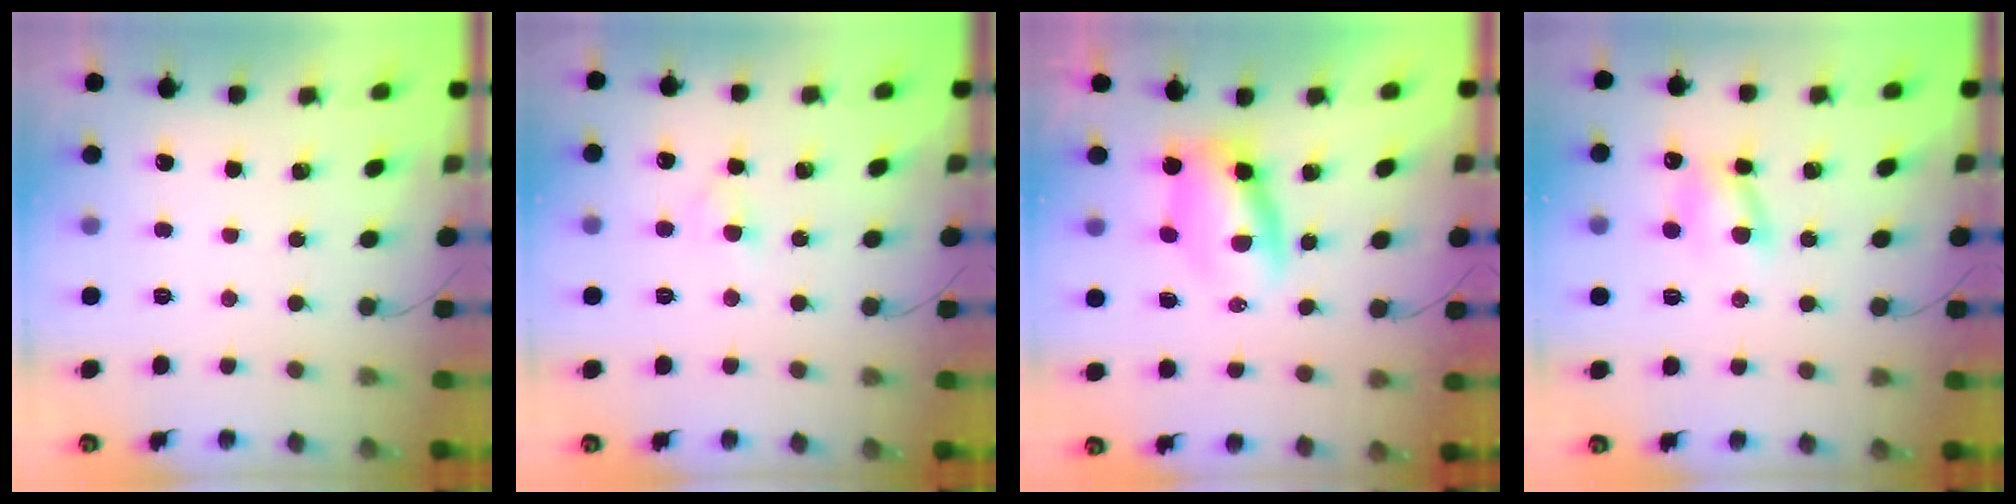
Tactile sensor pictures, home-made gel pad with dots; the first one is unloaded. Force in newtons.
{"total": 3.6, "press": 3.4, "slide": 1.1}
{"total": 4.8, "press": 4.7, "slide": 1.1}
{"total": 6.7, "press": 6.6, "slide": 1.3}